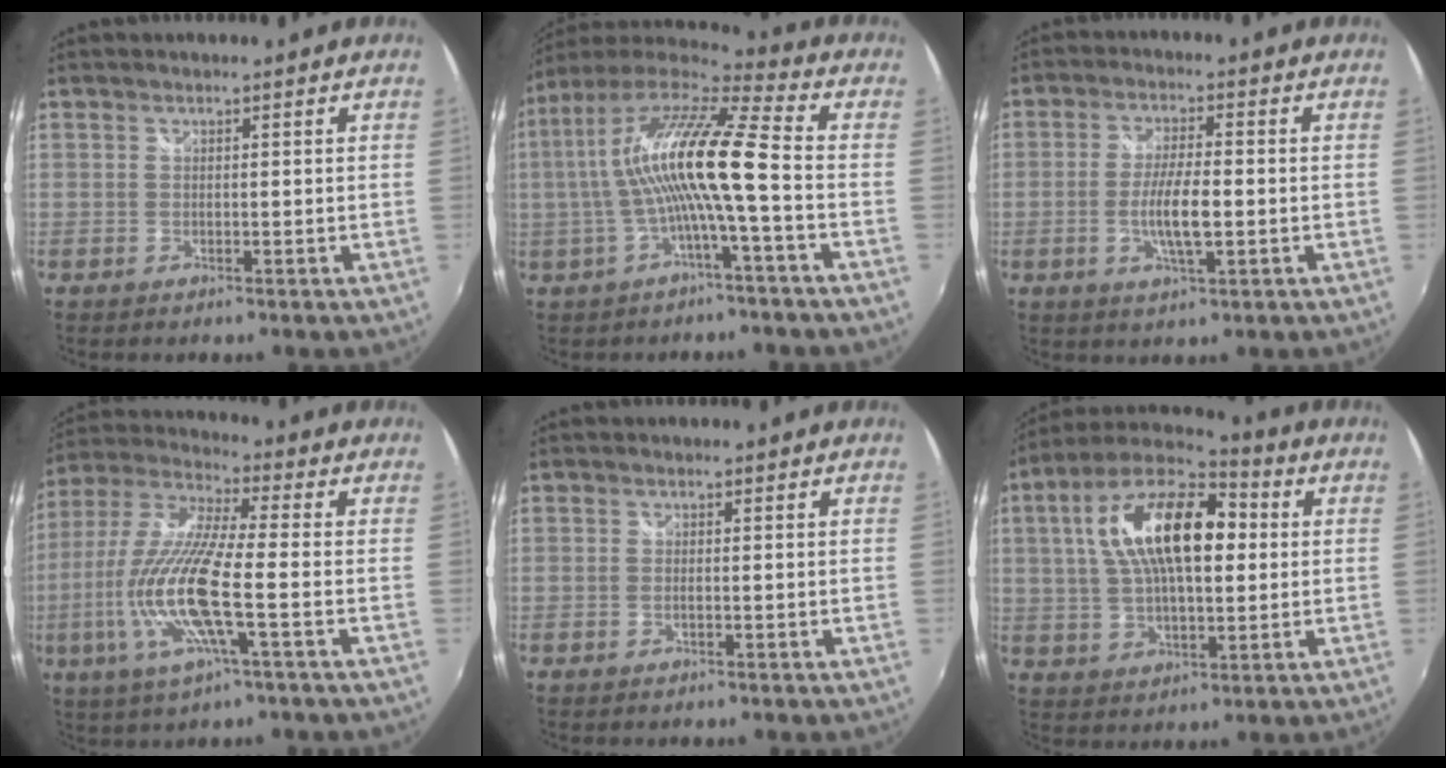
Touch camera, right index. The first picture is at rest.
{"total": 14.8, "force": [-1.0, 0.6, 14.8], "torque": [-0.266, 0.010, -0.021]}
{"total": 7.2, "force": [-1.6, 1.5, 6.9], "torque": [-0.134, -0.005, -0.029]}
{"total": 16.7, "force": [-4.3, 2.3, 16.0], "torque": [-0.326, -0.017, -0.087]}
{"total": 0.9, "force": [-0.3, 0.1, 0.9], "torque": [-0.018, 0.000, -0.006]}
{"total": 18.8, "force": [3.2, 8.7, 16.4], "torque": [-0.303, 0.028, 0.046]}